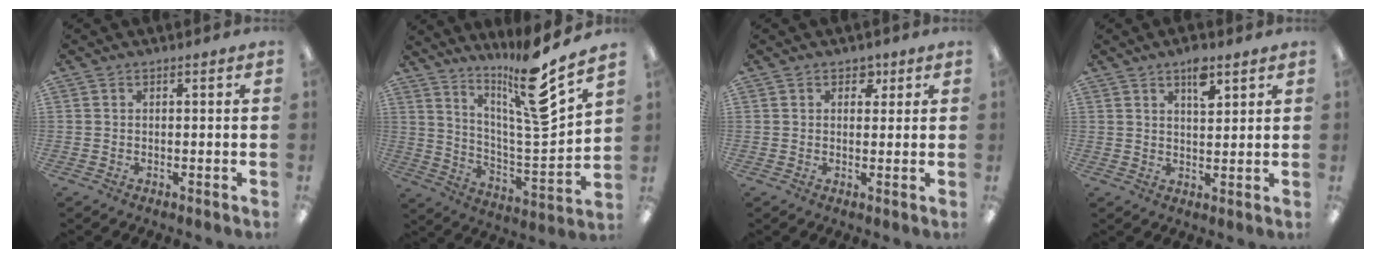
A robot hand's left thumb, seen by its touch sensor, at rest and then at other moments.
{"total": 16.2, "force": [12.2, 0.8, 10.7], "torque": [-0.194, -0.086, 0.189]}
{"total": 2.8, "force": [1.5, 2.1, 1.2], "torque": [-0.002, -0.005, 0.020]}
{"total": 5.9, "force": [3.8, 2.4, 3.8], "torque": [-0.043, -0.020, 0.061]}